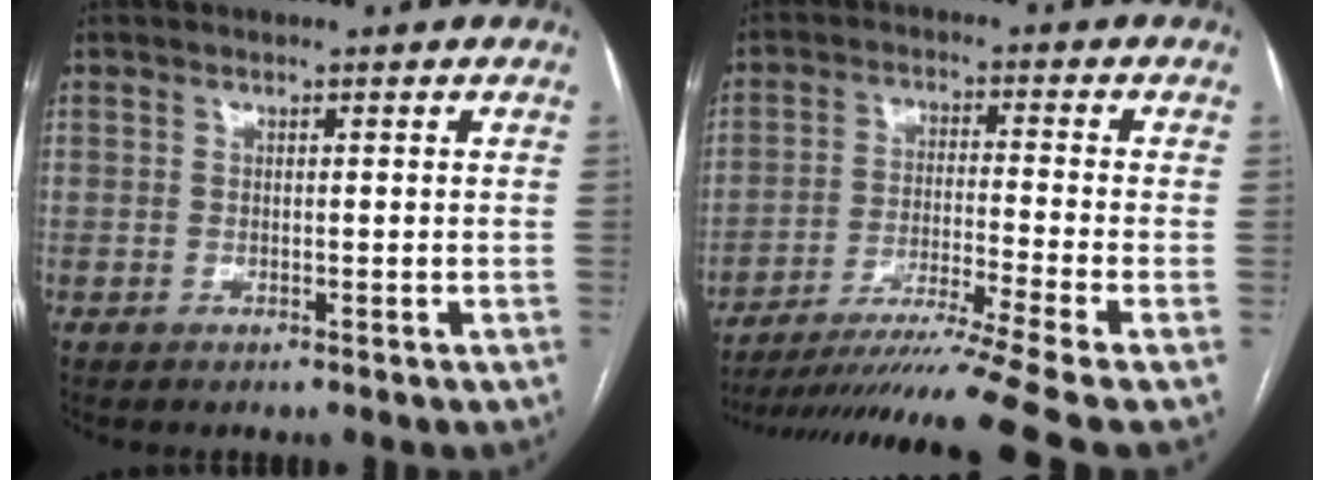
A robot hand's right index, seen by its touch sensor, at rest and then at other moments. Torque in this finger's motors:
{"motor_torque": [1.18, -0.96, 0.81, 0.21]}